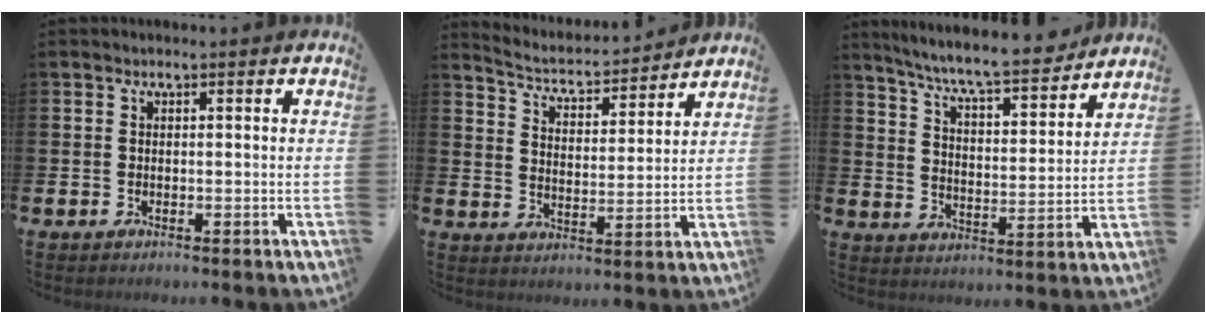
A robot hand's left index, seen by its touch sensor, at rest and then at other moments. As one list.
[{"total": 3.8, "force": [3.6, 1.0, 0.7], "torque": [-0.038, -0.034, 0.055]}, {"total": 7.9, "force": [7.4, 0.5, 2.7], "torque": [-0.076, -0.056, 0.125]}]